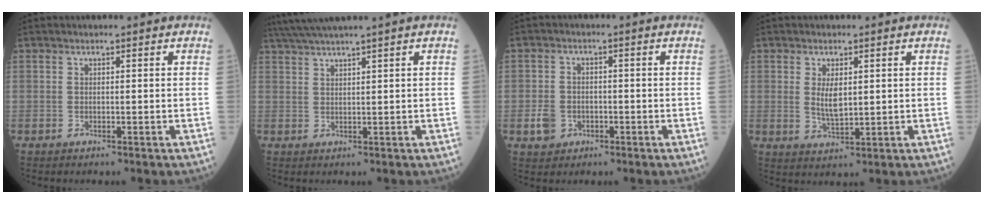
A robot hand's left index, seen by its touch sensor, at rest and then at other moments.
{"total": 5.5, "force": [4.5, -1.6, 2.9], "torque": [-0.055, 0.017, 0.086]}
{"total": 3.7, "force": [-1.5, 3.1, 1.4], "torque": [-0.032, 0.003, -0.020]}
{"total": 3.6, "force": [0.7, 1.2, 3.2], "torque": [-0.065, -0.008, 0.019]}